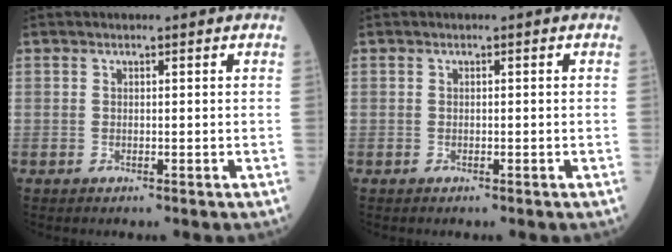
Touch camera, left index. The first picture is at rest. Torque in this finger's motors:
{"motor_torque": [0.00, 0.00, 0.00, 0.00]}